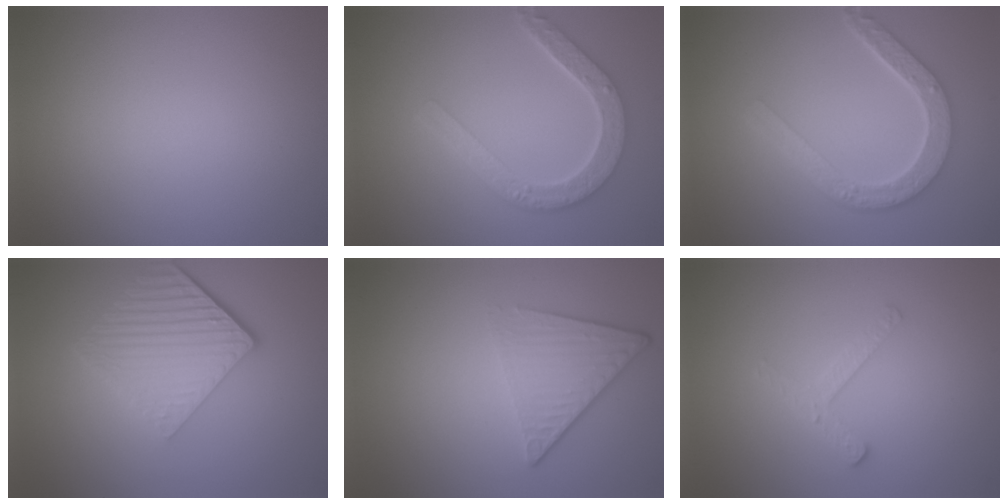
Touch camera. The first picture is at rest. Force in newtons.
{"total": 5.1, "press": 4.0, "slide": 3.2}
{"total": 4.8, "press": 3.7, "slide": 3.0}
{"total": 5.8, "press": 4.3, "slide": 3.9}
{"total": 4.5, "press": 3.1, "slide": 3.3}
{"total": 1.9, "press": 1.8, "slide": 0.4}